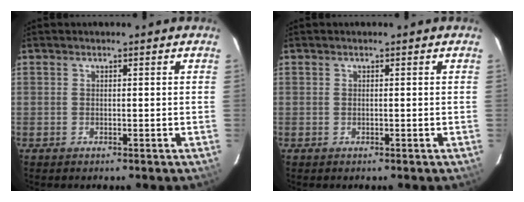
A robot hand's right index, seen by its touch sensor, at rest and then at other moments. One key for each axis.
{"total": 0.0}